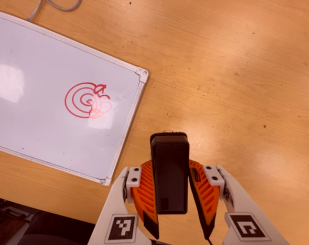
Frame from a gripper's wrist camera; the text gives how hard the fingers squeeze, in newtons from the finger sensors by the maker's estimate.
{"total": 7.4, "left": 5.7, "right": 9.0}